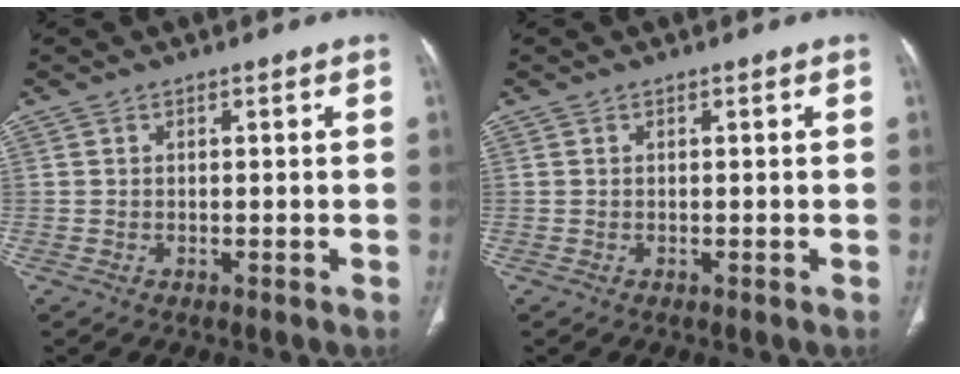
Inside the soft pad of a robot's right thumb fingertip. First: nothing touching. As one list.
[{"total": 0.0}]